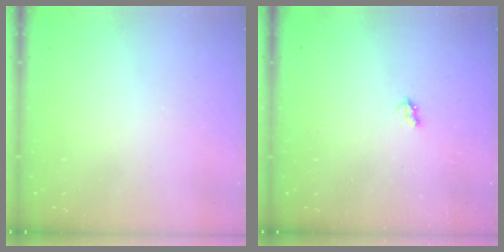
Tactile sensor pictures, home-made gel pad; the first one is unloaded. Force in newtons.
{"total": 2.6, "press": 2.6, "slide": 0.4}